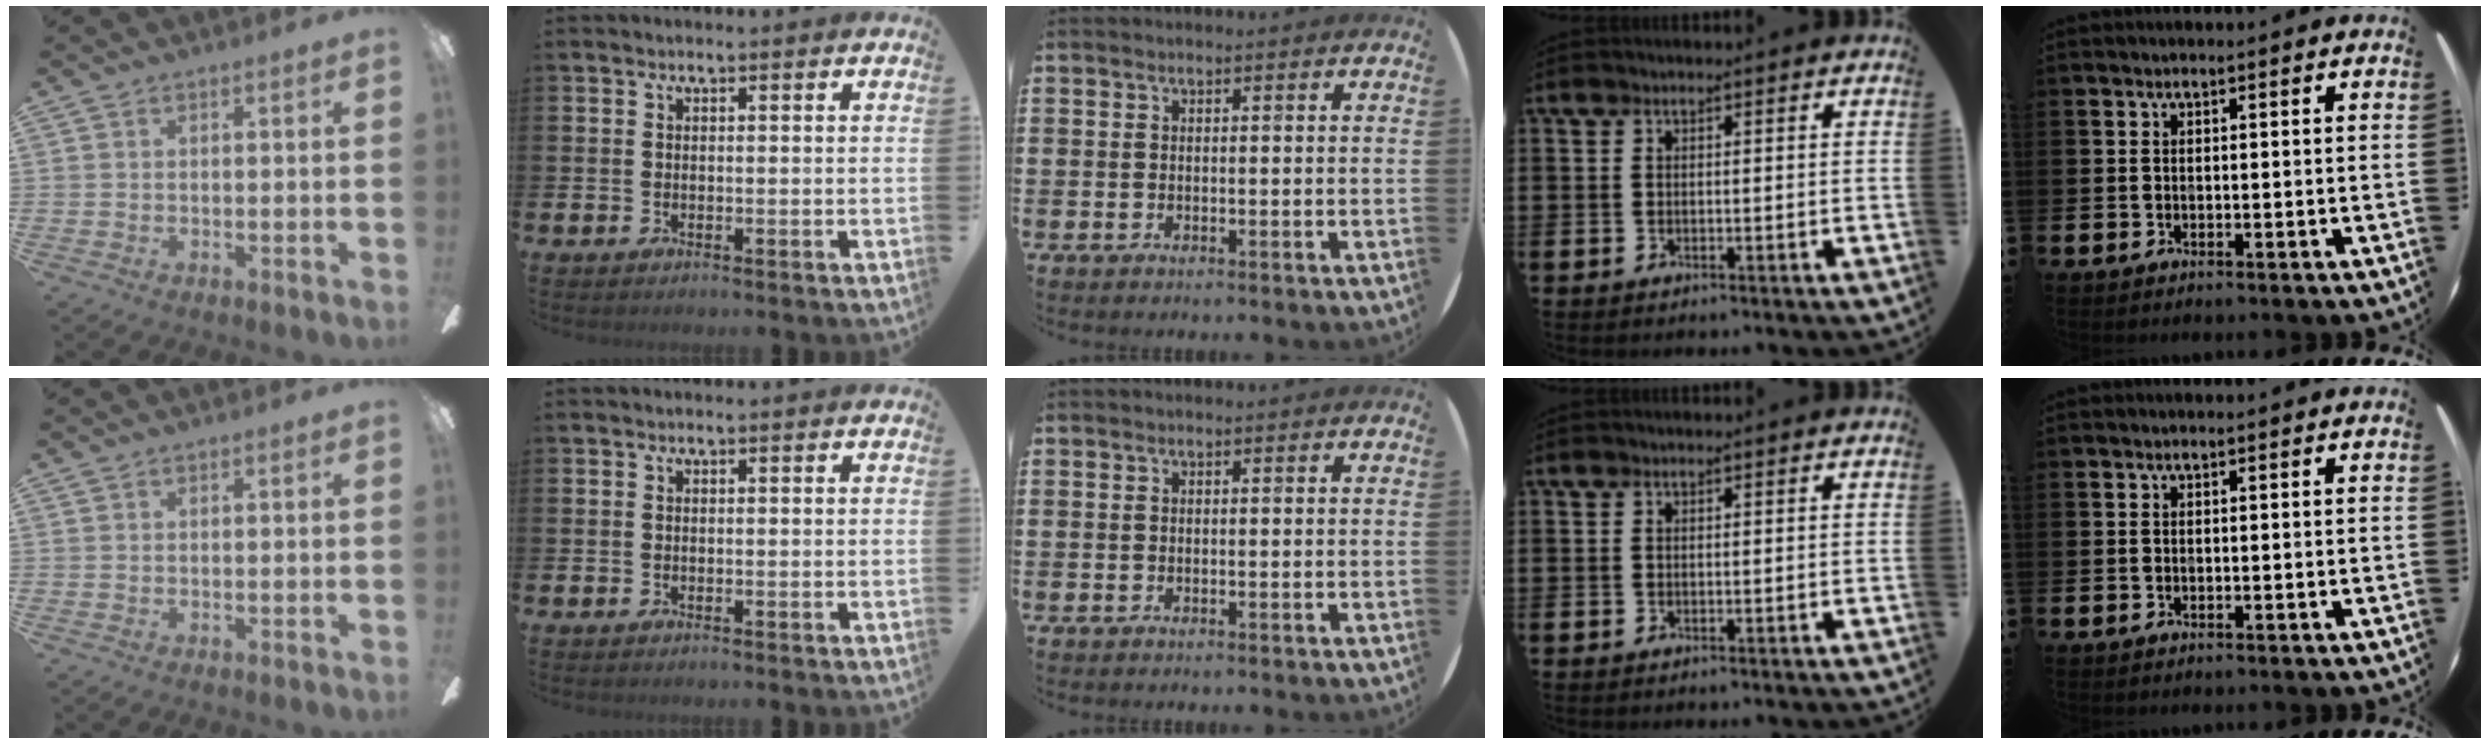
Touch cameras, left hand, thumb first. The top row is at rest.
{}